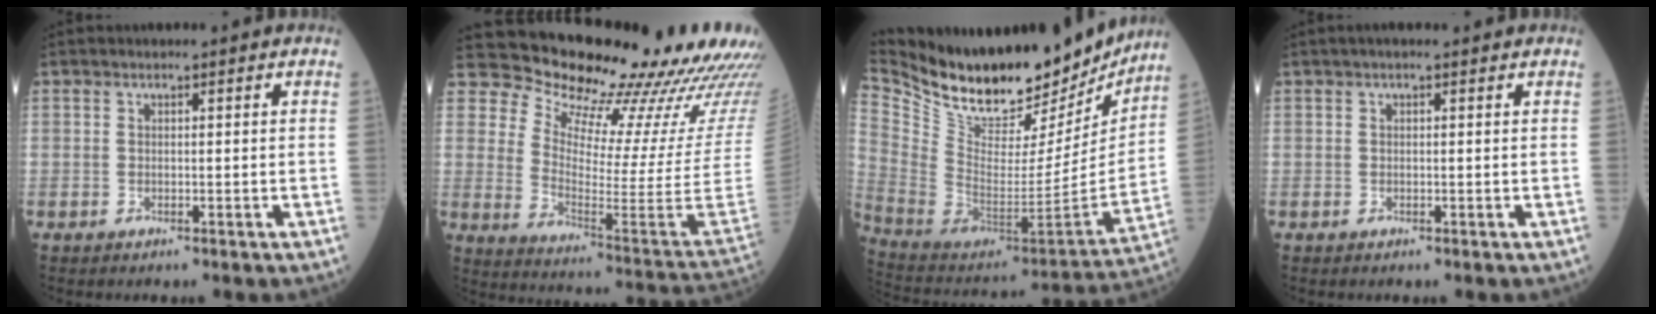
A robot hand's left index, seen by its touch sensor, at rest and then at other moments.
{"total": 24.7, "force": [22.1, 2.1, 10.8], "torque": [-0.179, -0.103, 0.289]}
{"total": 28.4, "force": [23.1, 10.1, 13.0], "torque": [-0.246, -0.024, 0.360]}
{"total": 2.0, "force": [1.4, 0.4, 1.3], "torque": [-0.018, 0.016, 0.015]}